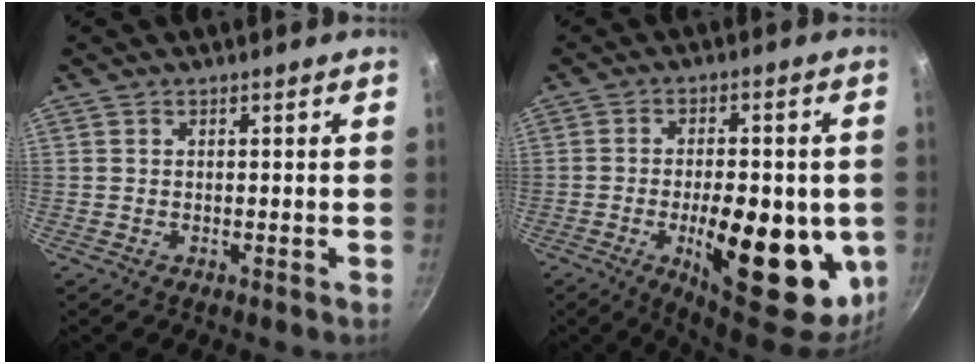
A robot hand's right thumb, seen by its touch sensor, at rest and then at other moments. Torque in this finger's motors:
{"motor_torque": [2.52, 2.49, 2.04, -0.40, 0.46]}